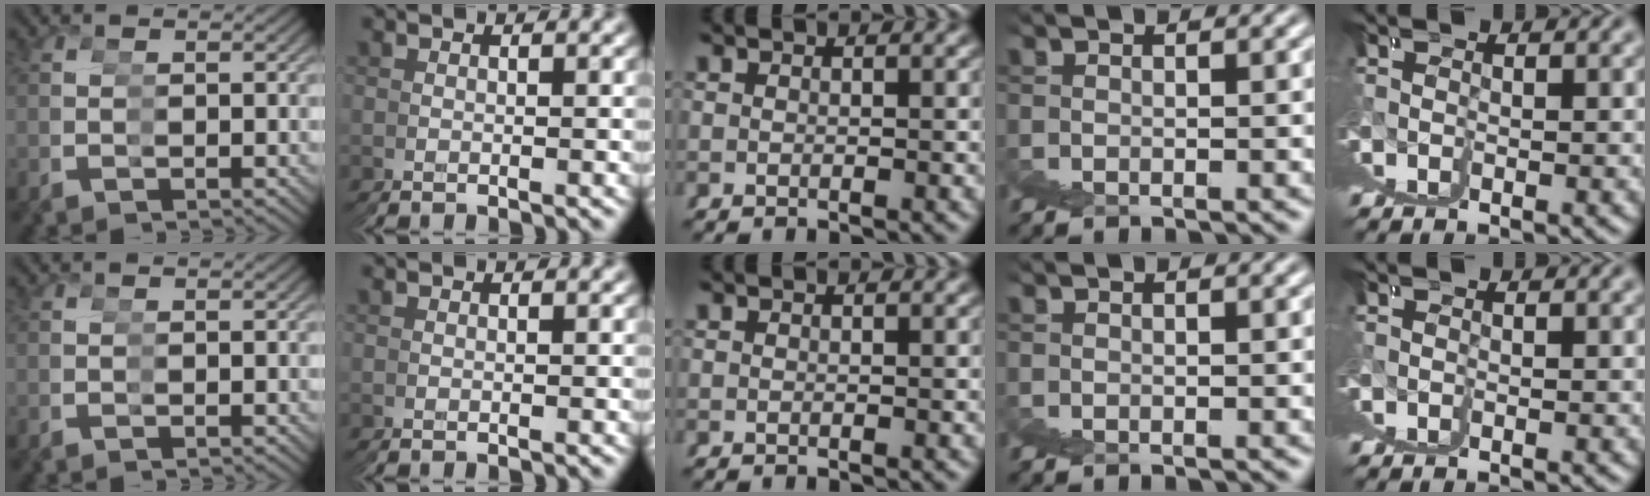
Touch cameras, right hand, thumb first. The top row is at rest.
{}